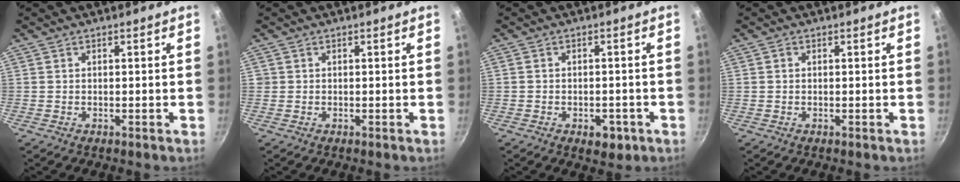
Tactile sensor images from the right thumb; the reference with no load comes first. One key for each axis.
{"total": 0.5, "fx": 0.0, "fy": 0.5, "fz": 0.0, "tx": 0.003, "ty": 0.001, "tz": -0.002}
{"total": 4.5, "fx": -2.1, "fy": 2.8, "fz": 2.8, "tx": -0.023, "ty": 0.016, "tz": -0.019}
{"total": 0.5, "fx": 0.0, "fy": 0.4, "fz": 0.2, "tx": -0.003, "ty": 0.004, "tz": 0.000}